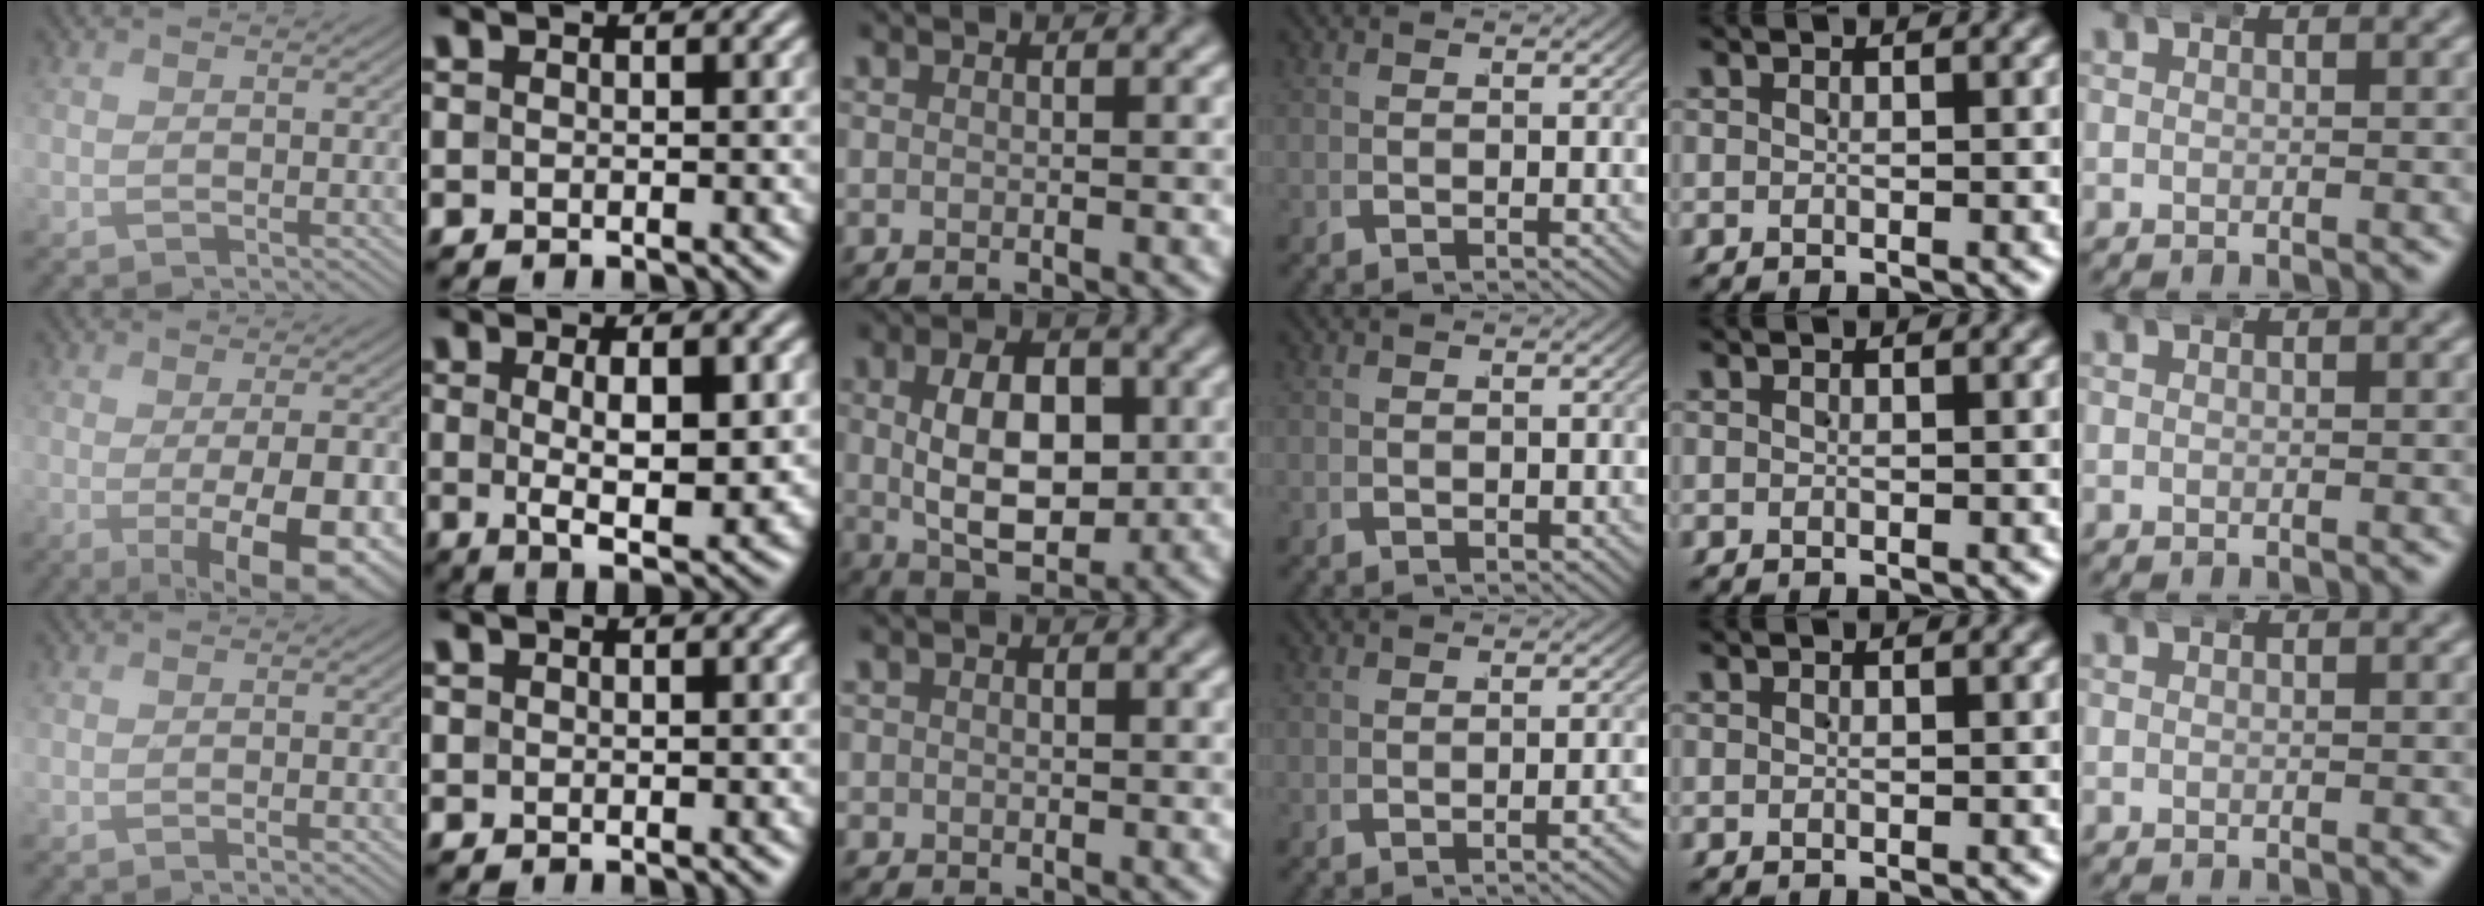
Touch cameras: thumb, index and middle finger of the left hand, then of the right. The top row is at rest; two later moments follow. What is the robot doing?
{"motion": "wrap", "object": "arm wrap"}